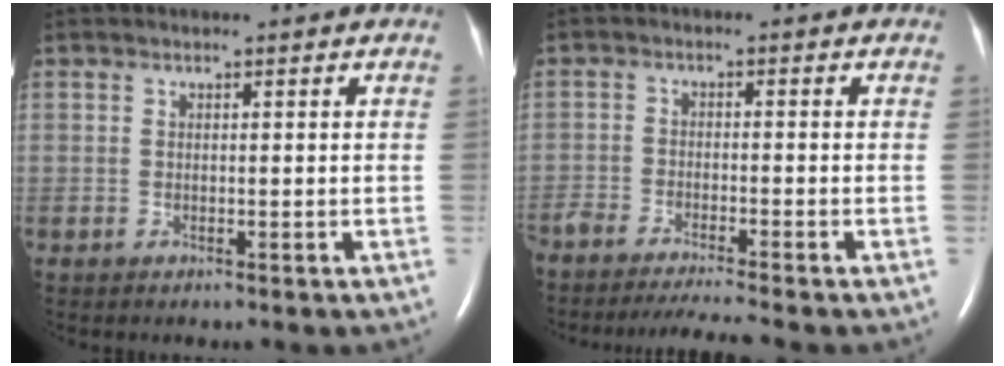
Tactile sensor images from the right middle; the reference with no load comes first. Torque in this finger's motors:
{"motor_torque": [0.70, -0.61, 0.17, 0.05]}